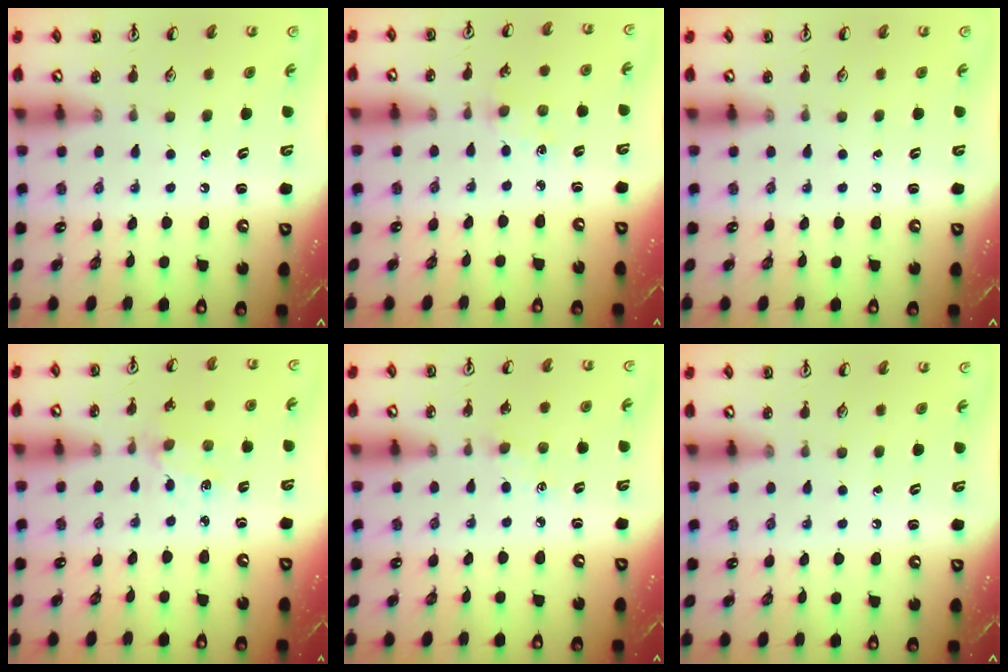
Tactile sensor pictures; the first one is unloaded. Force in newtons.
{"total": 2.8, "press": 2.8, "slide": 0.4}
{"total": 0.0}
{"total": 2.0, "press": 2.0, "slide": 0.3}
{"total": 2.5, "press": 2.5, "slide": 0.2}
{"total": 0.0}